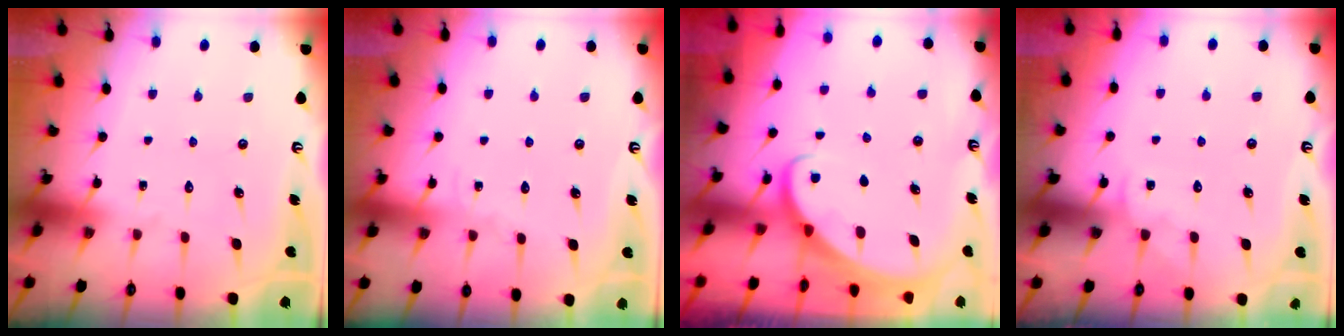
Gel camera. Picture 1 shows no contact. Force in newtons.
{"total": 2.5, "press": 2.5, "slide": 0.3}
{"total": 2.4, "press": 2.4, "slide": 0.2}
{"total": 2.5, "press": 2.5, "slide": 0.4}